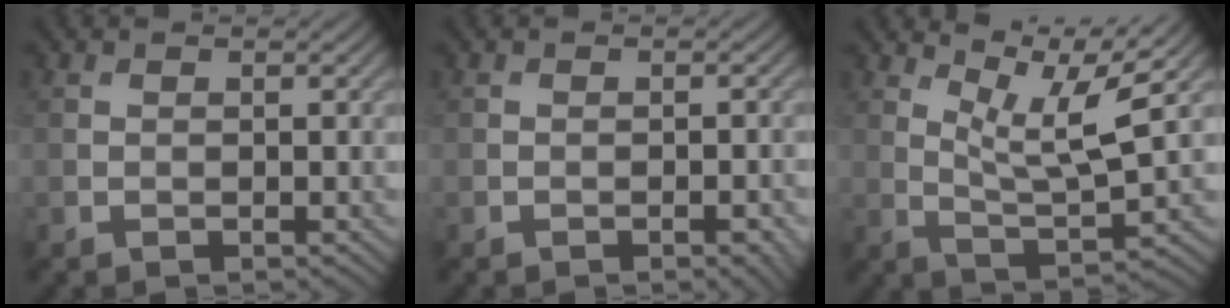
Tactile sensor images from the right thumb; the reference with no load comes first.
{"total": 2.1, "force": [-1.1, 0.6, 1.6], "torque": [-0.021, 0.002, -0.013]}
{"total": 8.9, "force": [5.4, 1.8, 6.8], "torque": [-0.131, -0.003, 0.097]}